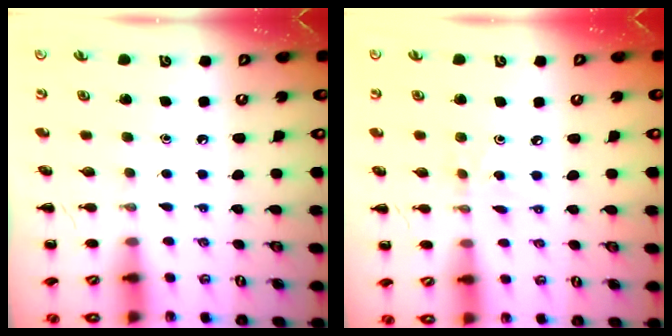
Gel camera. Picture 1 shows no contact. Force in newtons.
{"total": 3.0, "press": 2.8, "slide": 1.1}